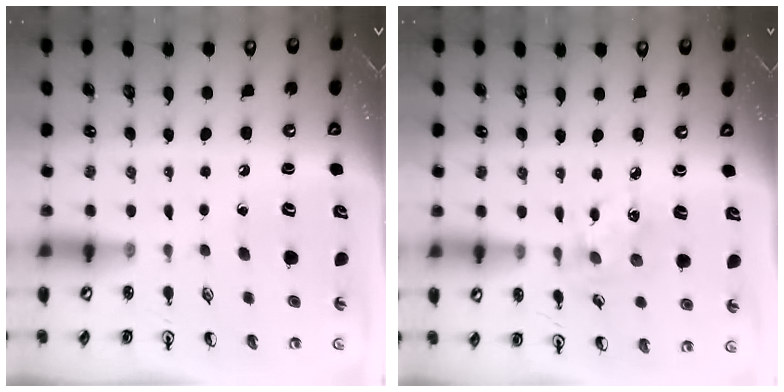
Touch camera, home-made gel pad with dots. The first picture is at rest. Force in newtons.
{"total": 3.3, "press": 3.2, "slide": 0.6}